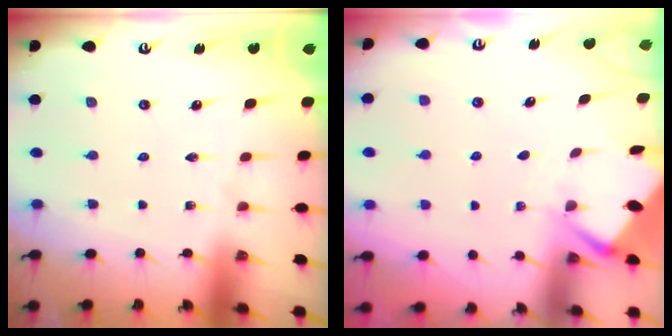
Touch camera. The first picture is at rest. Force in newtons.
{"total": 2.9, "press": 2.9, "slide": 0.3}